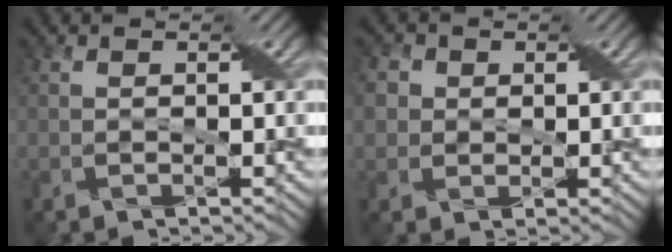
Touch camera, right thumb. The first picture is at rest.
{"total": 4.2, "force": [1.3, 3.7, 1.5], "torque": [-0.043, 0.012, 0.011]}